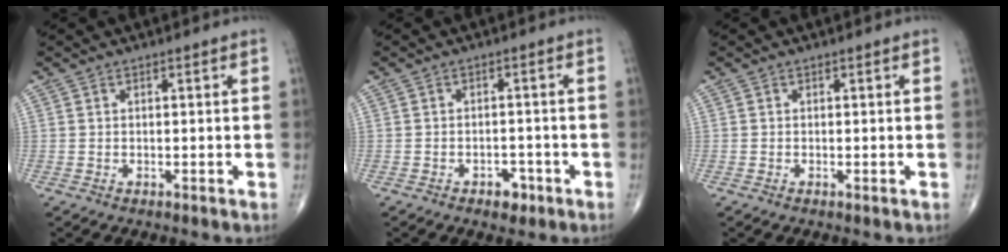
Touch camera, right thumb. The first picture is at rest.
{"total": 3.1, "force": [-1.8, 1.9, 1.6], "torque": [-0.007, 0.010, -0.022]}
{"total": 0.0}